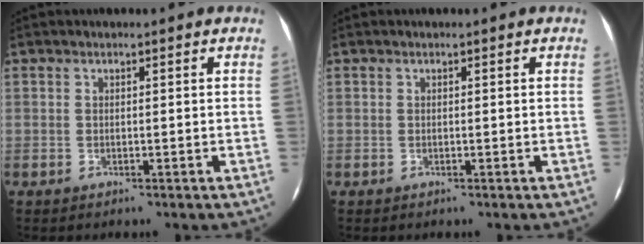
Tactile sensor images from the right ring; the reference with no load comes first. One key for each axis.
{"total": 0.0}